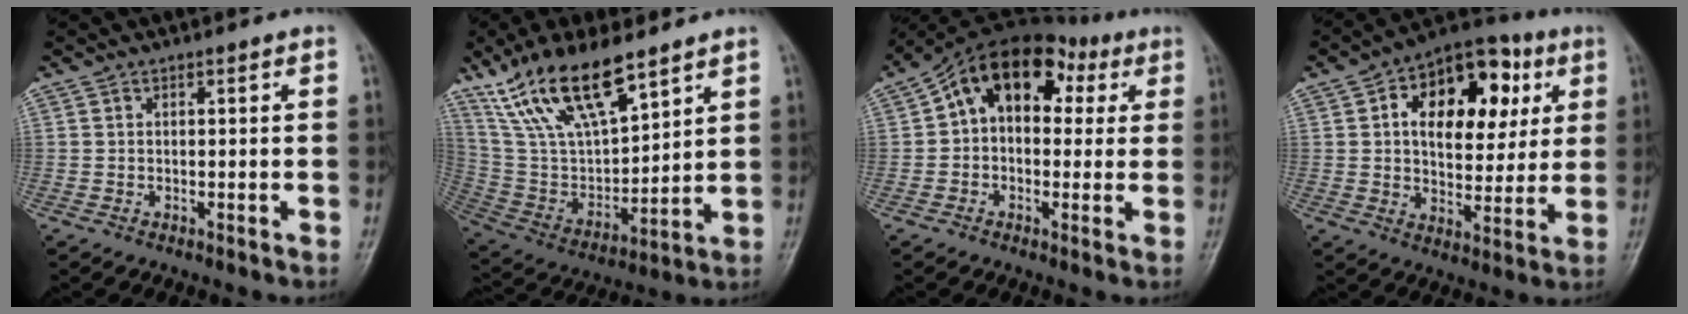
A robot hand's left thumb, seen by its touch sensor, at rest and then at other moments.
{"total": 18.8, "force": [12.5, 6.8, 12.2], "torque": [-0.203, -0.047, 0.251]}
{"total": 13.0, "force": [3.3, 8.9, 8.9], "torque": [-0.100, 0.038, 0.039]}
{"total": 19.2, "force": [5.7, 11.5, 14.3], "torque": [-0.158, 0.004, 0.082]}